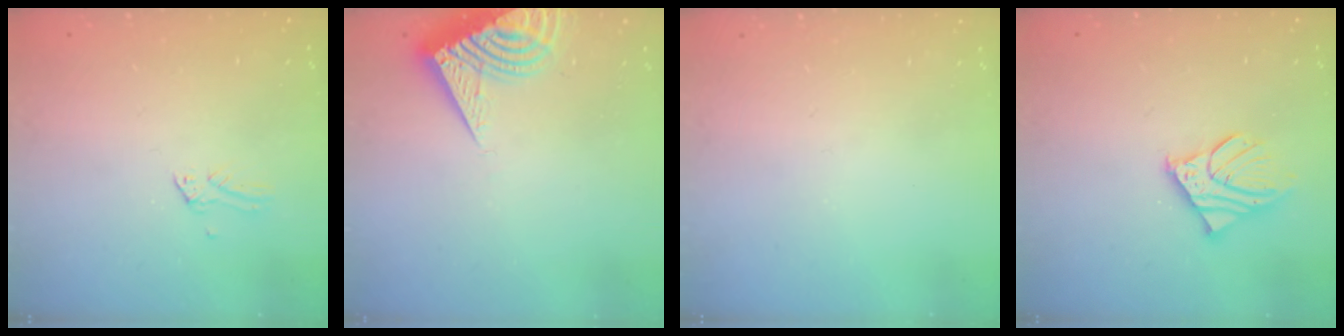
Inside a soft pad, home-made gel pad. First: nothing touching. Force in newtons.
{"total": 14.6, "press": 14.5, "slide": 2.0}
{"total": 0.0}
{"total": 11.0, "press": 10.7, "slide": 2.2}